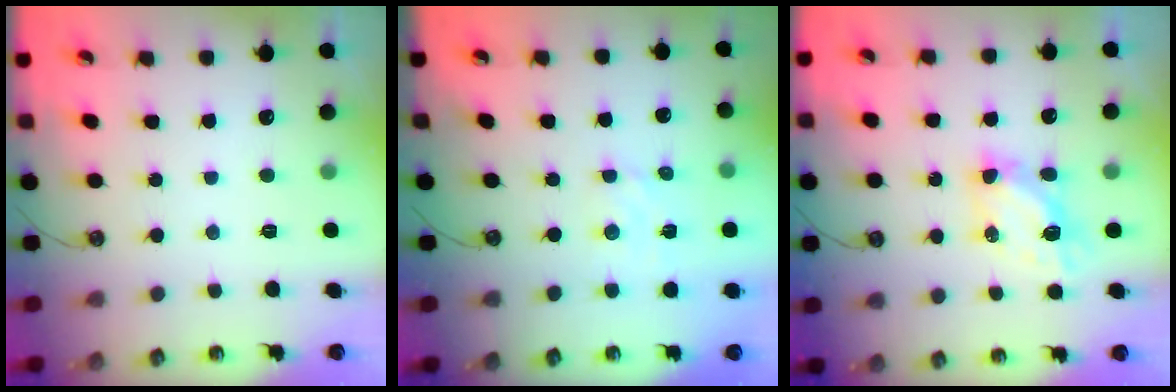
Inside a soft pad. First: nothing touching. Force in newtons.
{"total": 2.5, "press": 2.5, "slide": 0.4}
{"total": 6.0, "press": 6.0, "slide": 0.3}